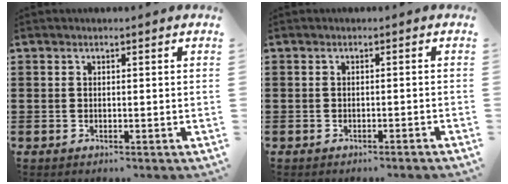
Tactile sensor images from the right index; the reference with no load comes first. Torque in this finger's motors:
{"motor_torque": [-0.16, -0.02, -0.49, -0.05]}